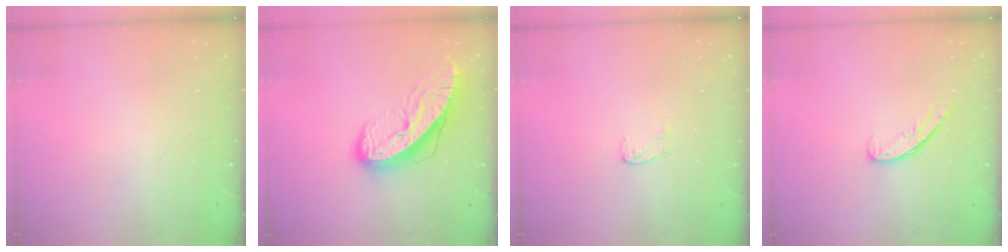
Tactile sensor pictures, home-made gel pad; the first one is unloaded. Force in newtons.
{"total": 12.9, "press": 12.8, "slide": 1.3}
{"total": 3.1, "press": 3.1, "slide": 0.3}
{"total": 5.2, "press": 5.2, "slide": 0.3}